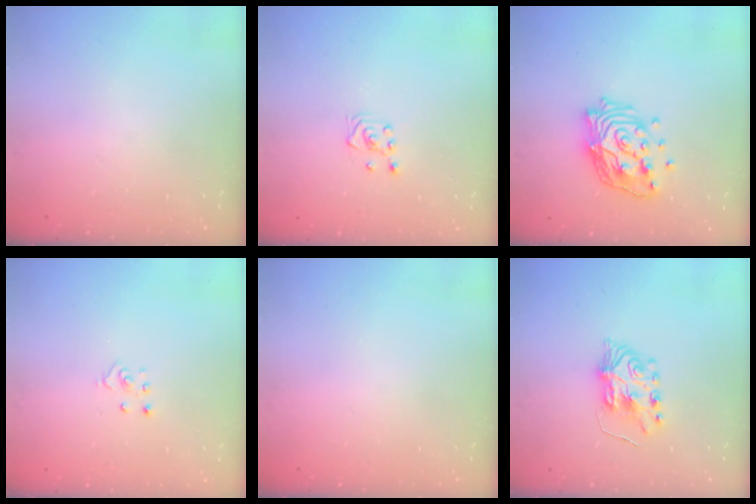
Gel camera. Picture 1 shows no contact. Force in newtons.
{"total": 3.0, "press": 2.9, "slide": 0.9}
{"total": 15.2, "press": 15.1, "slide": 1.5}
{"total": 2.8, "press": 2.8, "slide": 0.3}
{"total": 0.0}
{"total": 7.5, "press": 7.5, "slide": 0.8}